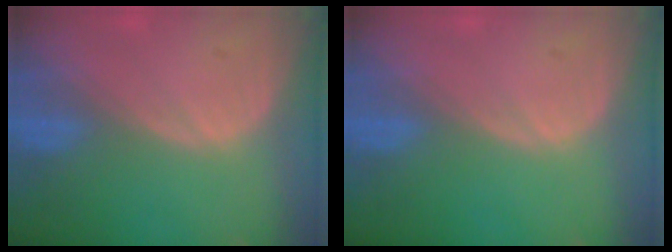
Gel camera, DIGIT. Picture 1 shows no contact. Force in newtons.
{"total": 0.0}